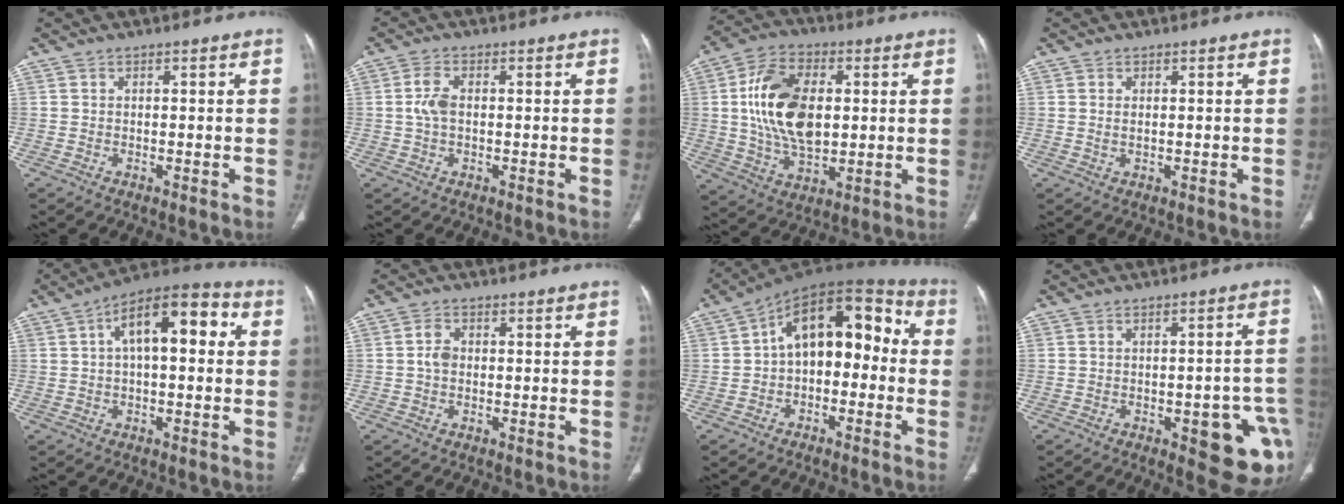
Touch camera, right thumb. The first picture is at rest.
{"total": 3.6, "force": [0.1, 1.9, 3.1], "torque": [-0.073, 0.005, -0.002]}
{"total": 16.8, "force": [2.0, 10.0, 13.3], "torque": [-0.233, 0.001, 0.038]}
{"total": 1.0, "force": [0.2, 0.4, 0.9], "torque": [-0.023, 0.000, 0.008]}
{"total": 13.7, "force": [3.0, 6.3, 11.8], "torque": [-0.167, 0.036, 0.038]}
{"total": 2.5, "force": [-0.1, 1.7, 1.8], "torque": [-0.034, 0.005, -0.006]}
{"total": 14.9, "force": [0.0, 9.2, 11.7], "torque": [-0.127, 0.054, -0.015]}
{"total": 12.7, "force": [-4.5, 4.7, 10.9], "torque": [-0.097, 0.020, -0.041]}